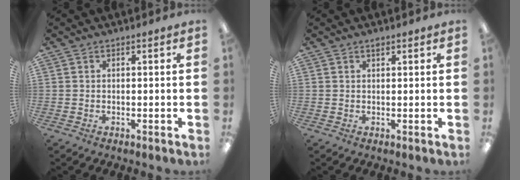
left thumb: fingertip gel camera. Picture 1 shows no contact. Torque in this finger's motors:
{"motor_torque": [0.09, -0.04, 0.42, -0.19, 0.00]}